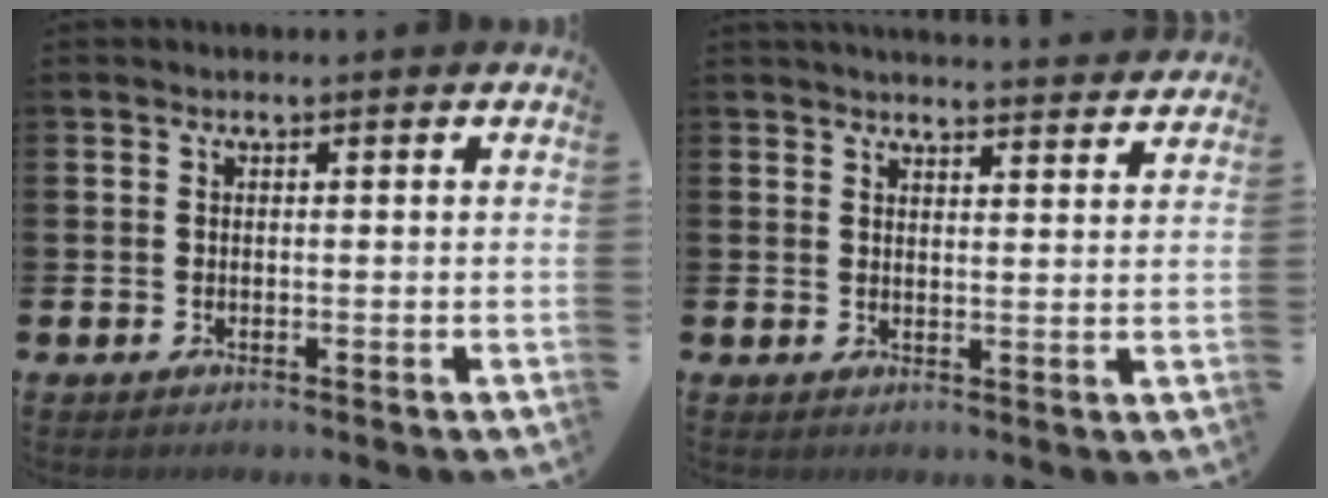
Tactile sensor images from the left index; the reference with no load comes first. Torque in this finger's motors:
{"motor_torque": [0.81, -1.04, 0.14, 0.01]}